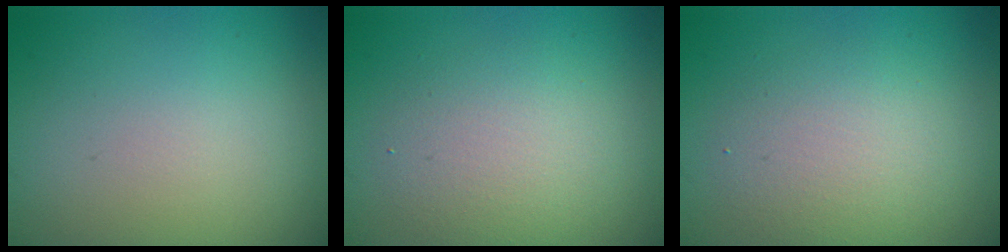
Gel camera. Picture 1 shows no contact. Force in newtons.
{"total": 3.6, "press": 3.6, "slide": 0.3}
{"total": 3.6, "press": 3.6, "slide": 0.3}